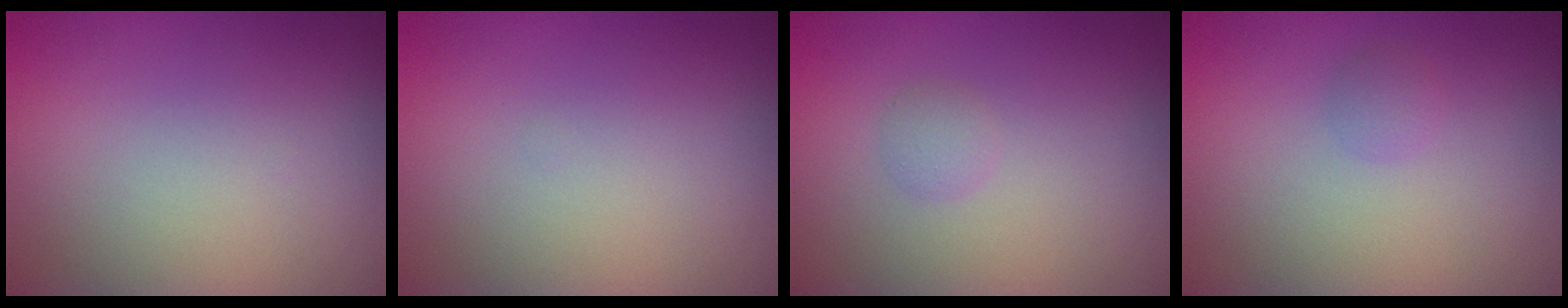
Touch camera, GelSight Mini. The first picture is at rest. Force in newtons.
{"total": 0.0}
{"total": 1.0, "press": 1.0, "slide": 0.1}
{"total": 0.8, "press": 0.8, "slide": 0.1}